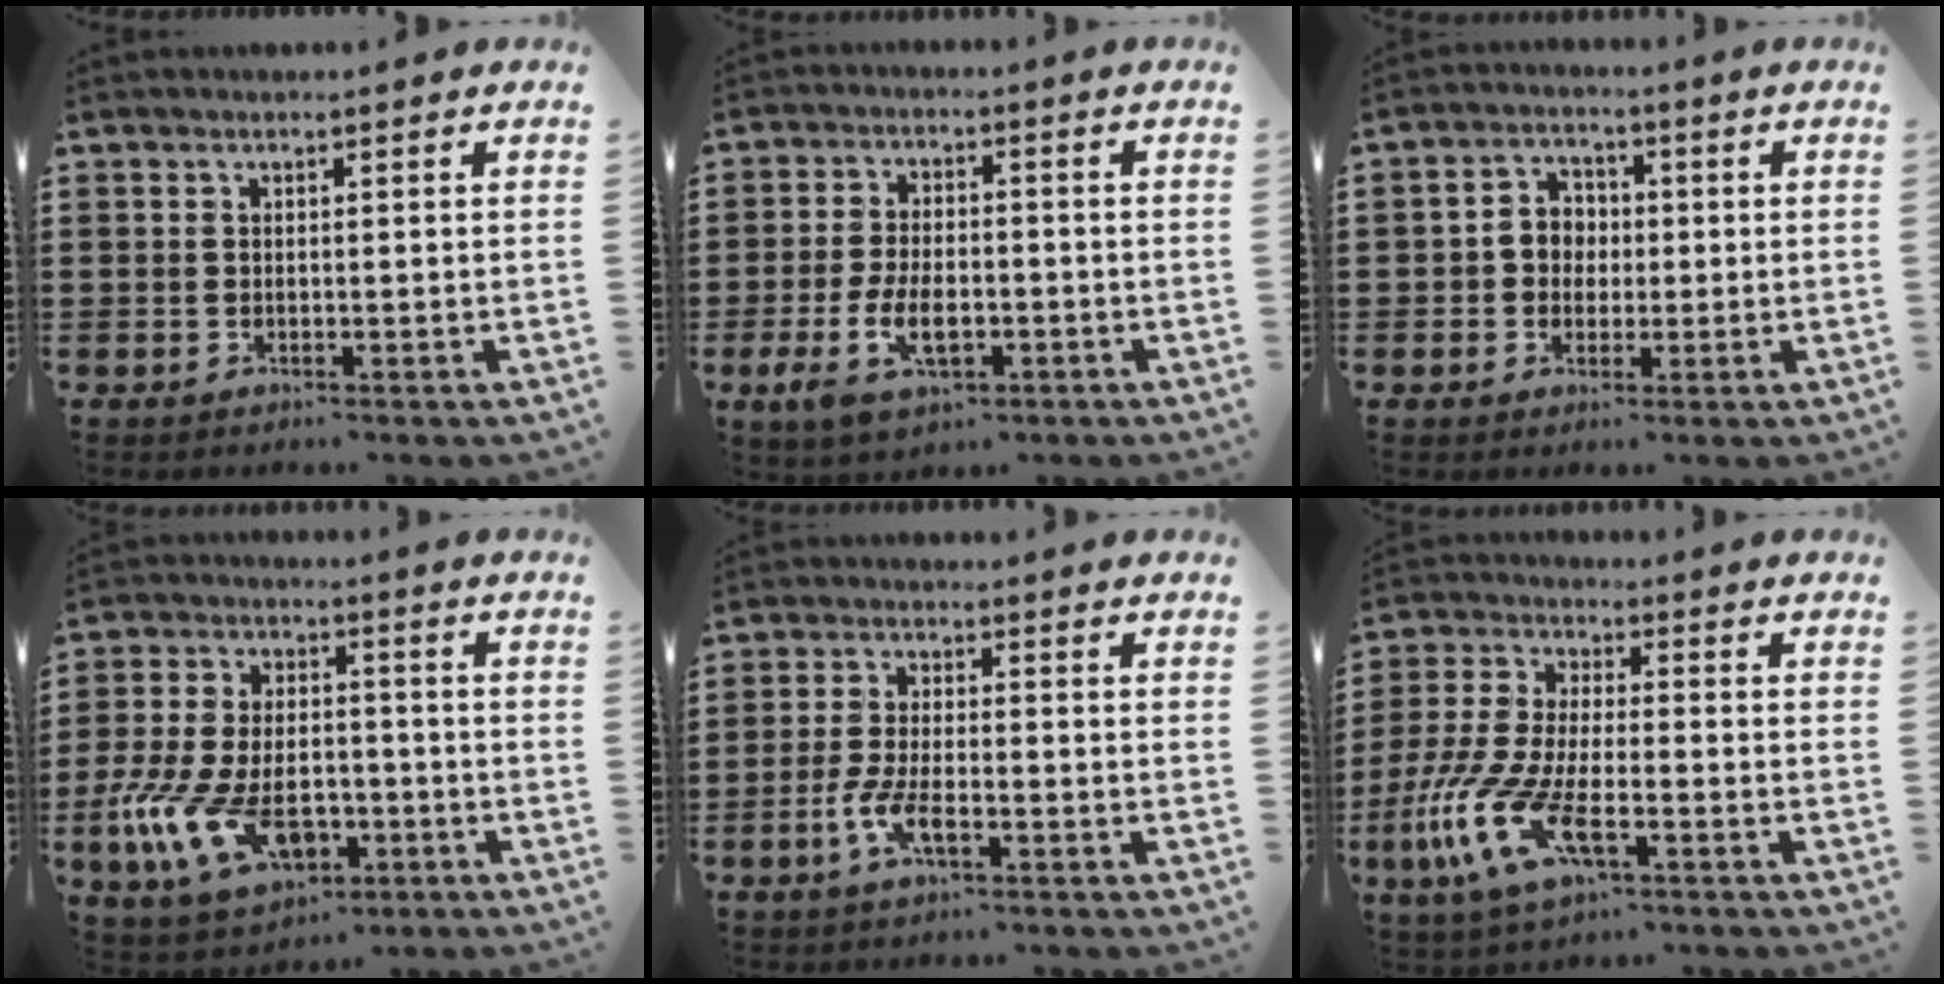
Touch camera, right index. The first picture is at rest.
{"total": 7.5, "force": [-2.5, 3.9, 5.9], "torque": [-0.122, -0.006, -0.051]}
{"total": 4.2, "force": [-0.4, 3.9, 1.3], "torque": [-0.040, 0.014, -0.012]}
{"total": 12.4, "force": [-4.9, 7.0, 9.0], "torque": [-0.206, 0.008, -0.088]}
{"total": 5.0, "force": [-2.3, 1.4, 4.2], "torque": [-0.097, -0.006, -0.047]}
{"total": 11.4, "force": [-5.1, 4.3, 9.2], "torque": [-0.234, -0.016, -0.105]}